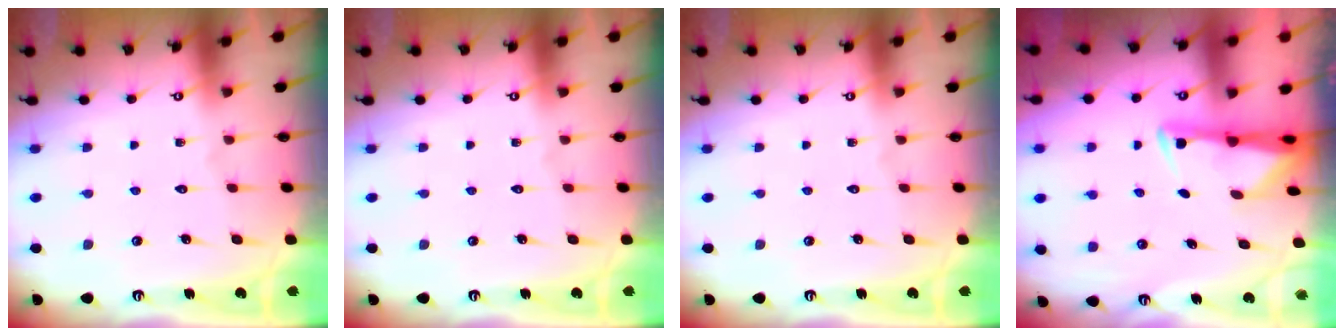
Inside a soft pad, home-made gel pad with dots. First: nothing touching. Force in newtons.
{"total": 0.0}
{"total": 0.0}
{"total": 3.0, "press": 2.9, "slide": 0.5}